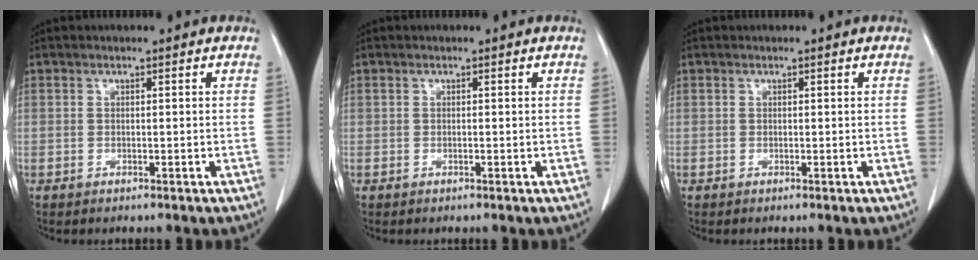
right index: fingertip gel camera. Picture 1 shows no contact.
{"total": 0.0}
{"total": 0.0}